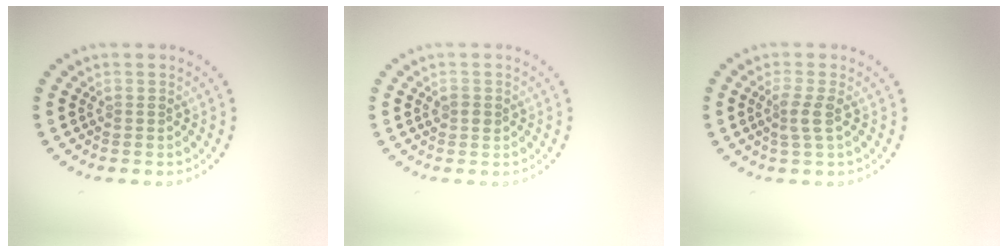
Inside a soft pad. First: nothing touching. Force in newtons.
{"total": 1.0, "press": 1.0, "slide": 0.1}
{"total": 1.9, "press": 1.5, "slide": 1.2}